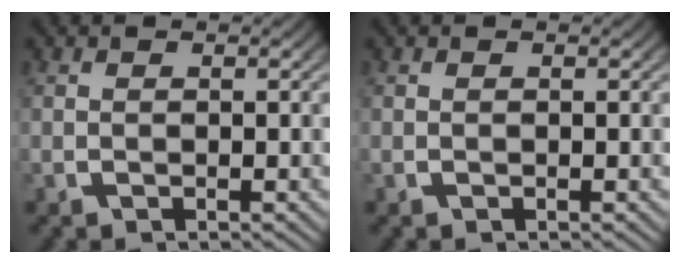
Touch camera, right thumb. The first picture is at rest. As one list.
[{"total": 0.0}]